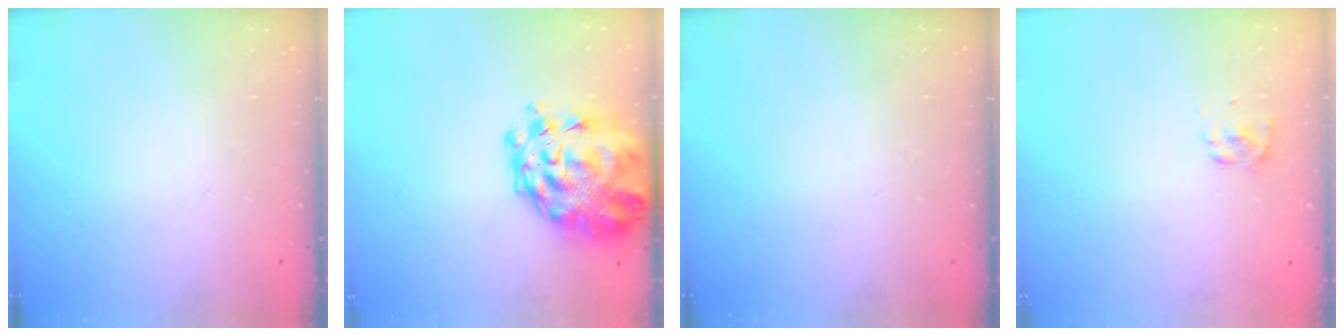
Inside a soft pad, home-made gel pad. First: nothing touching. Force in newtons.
{"total": 10.4, "press": 9.8, "slide": 3.5}
{"total": 0.0}
{"total": 2.6, "press": 2.5, "slide": 0.8}